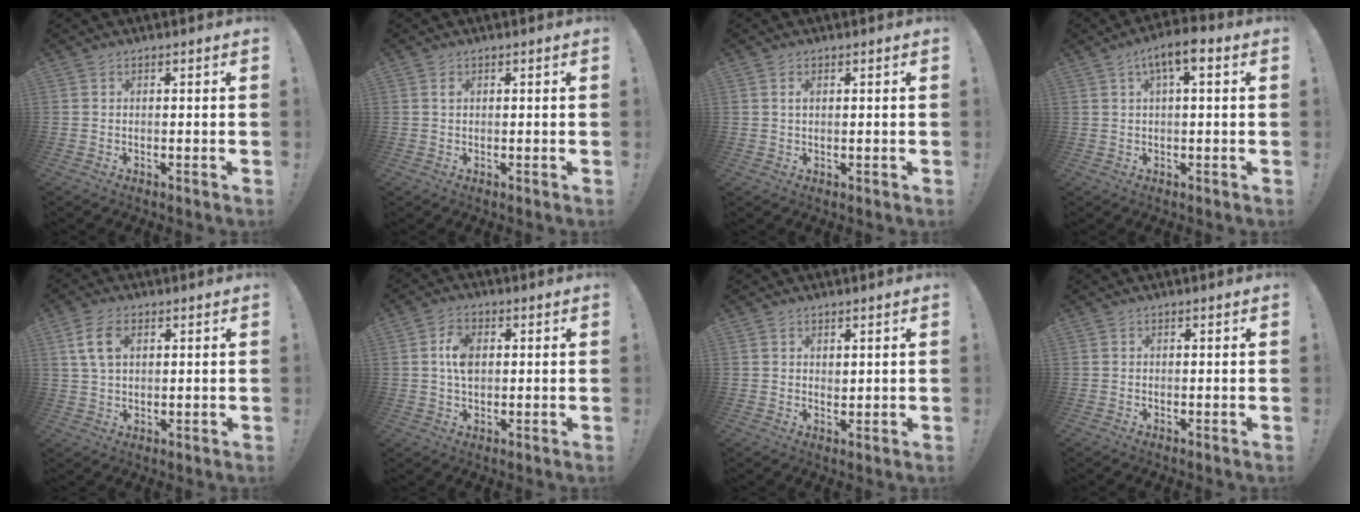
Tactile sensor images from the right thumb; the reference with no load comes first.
{"total": 0.7, "force": [0.2, 0.5, 0.4], "torque": [-0.002, 0.000, 0.002]}
{"total": 1.4, "force": [0.5, 0.5, 1.2], "torque": [-0.016, 0.000, 0.007]}
{"total": 6.4, "force": [2.2, 1.4, 5.8], "torque": [-0.093, -0.005, 0.032]}
{"total": 8.2, "force": [3.1, 4.8, 6.0], "torque": [-0.115, 0.000, 0.058]}
{"total": 7.0, "force": [0.9, 4.5, 5.3], "torque": [-0.092, 0.006, 0.015]}
{"total": 2.0, "force": [1.5, 1.1, 0.5], "torque": [0.002, -0.010, 0.025]}
{"total": 0.0}